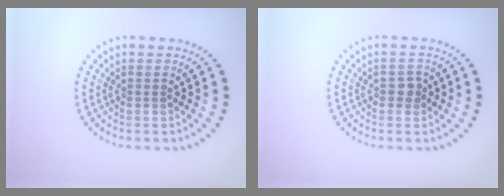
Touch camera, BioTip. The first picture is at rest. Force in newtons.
{"total": 1.3, "press": 1.3, "slide": 0.2}